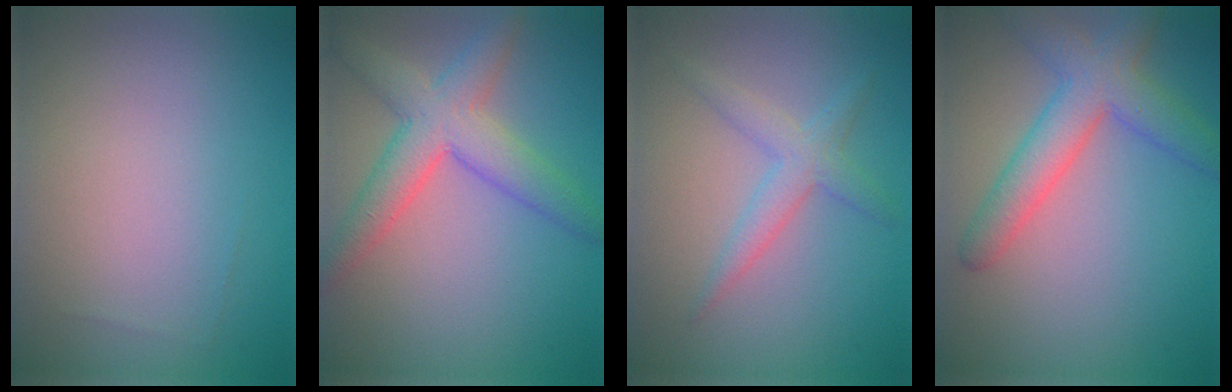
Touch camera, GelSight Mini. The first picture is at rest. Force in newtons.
{"total": 5.5, "press": 5.4, "slide": 0.3}
{"total": 2.5, "press": 2.5, "slide": 0.1}
{"total": 4.8, "press": 4.8, "slide": 0.2}